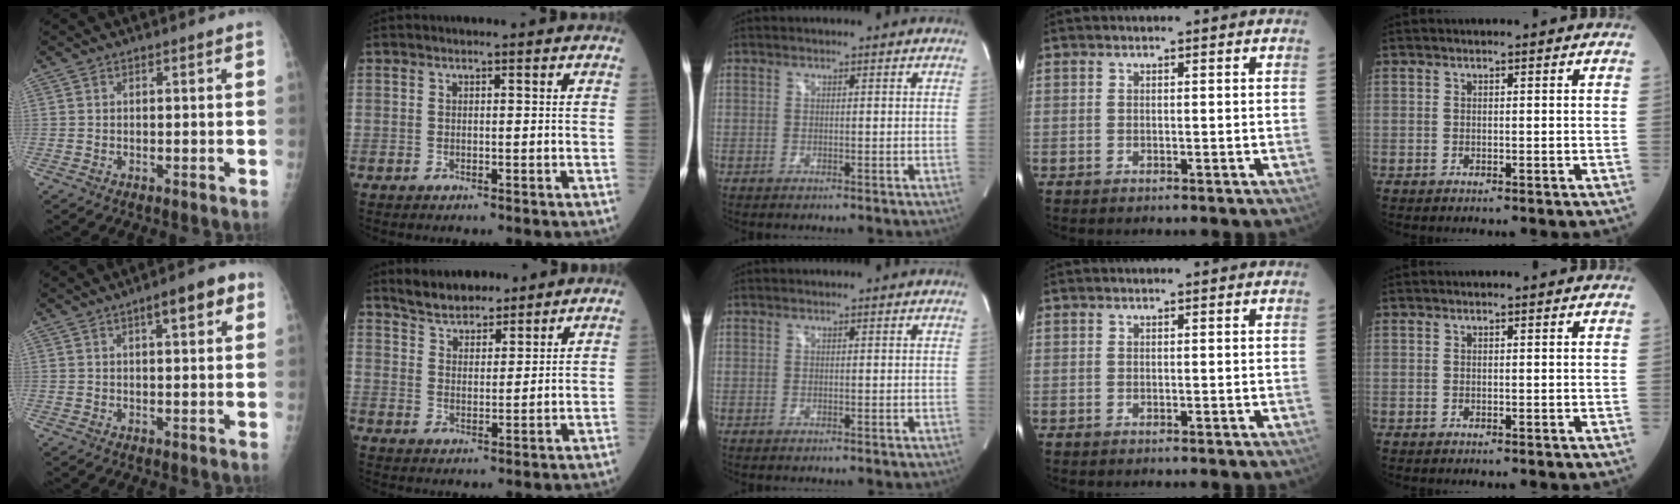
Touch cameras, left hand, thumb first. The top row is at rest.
{"thumb": {"total": 6.5, "force": [3.0, 1.9, 5.4], "torque": [-0.058, 0.007, 0.036]}, "index": {"total": 6.4, "force": [5.8, 2.2, 1.8], "torque": [-0.038, 0.016, 0.110]}}